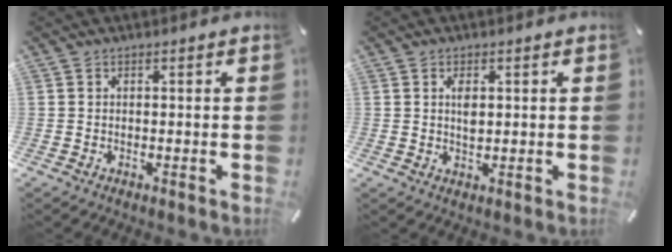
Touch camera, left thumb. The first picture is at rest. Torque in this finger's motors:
{"motor_torque": [0.62, 1.13, 0.27, -0.32, 0.15]}